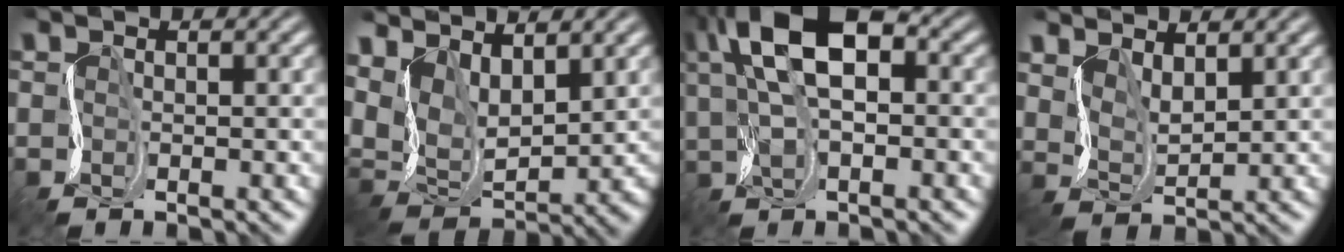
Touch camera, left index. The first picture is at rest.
{"total": 6.8, "force": [4.2, 3.3, 4.3], "torque": [-0.100, 0.000, 0.084]}
{"total": 10.4, "force": [3.0, 5.4, 8.4], "torque": [-0.140, 0.024, 0.043]}
{"total": 2.9, "force": [2.5, 1.0, 1.0], "torque": [-0.033, -0.002, 0.056]}